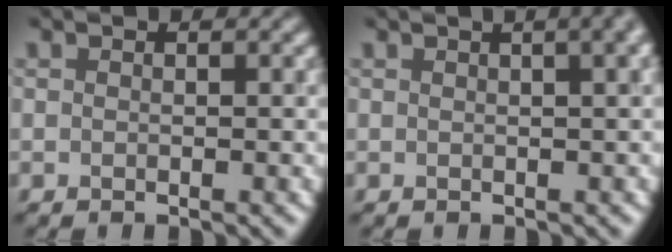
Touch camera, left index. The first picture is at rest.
{"total": 9.1, "force": [3.6, 4.8, 6.8], "torque": [-0.008, 0.060, 0.001]}